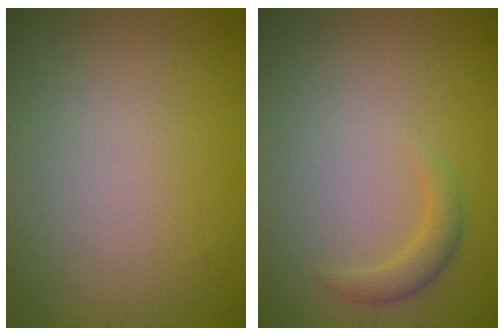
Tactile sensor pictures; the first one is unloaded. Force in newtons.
{"total": 1.5, "press": 1.5, "slide": 0.1}